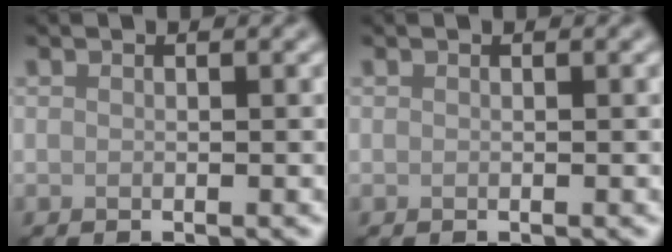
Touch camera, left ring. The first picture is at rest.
{"total": 0.0}